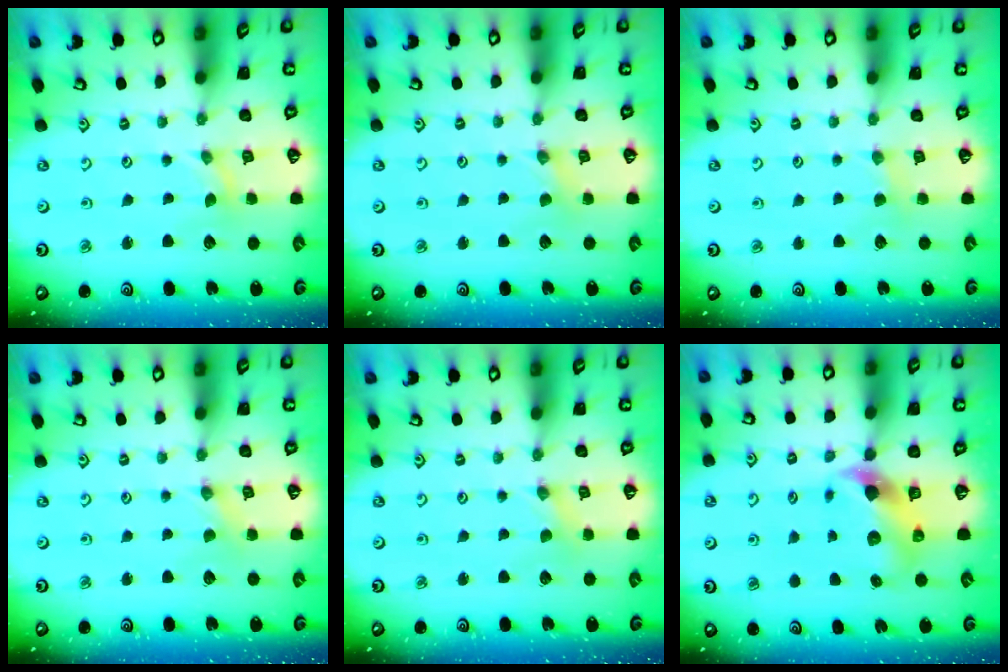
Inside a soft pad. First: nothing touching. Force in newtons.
{"total": 0.9, "press": 0.8, "slide": 0.2}
{"total": 2.2, "press": 2.2, "slide": 0.4}
{"total": 0.5, "press": 0.5, "slide": 0.1}
{"total": 0.0}
{"total": 7.0, "press": 6.9, "slide": 1.0}